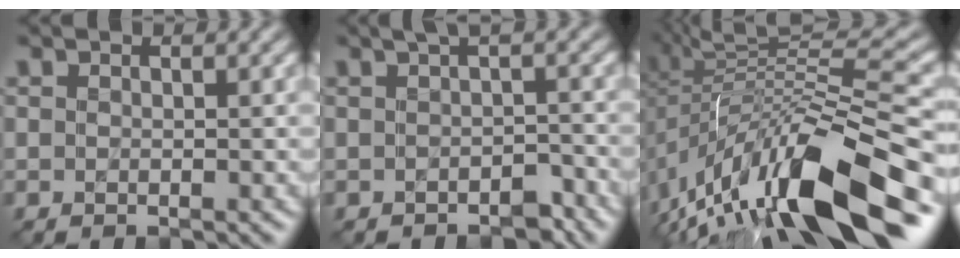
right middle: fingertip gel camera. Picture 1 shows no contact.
{"total": 2.2, "force": [-0.8, 0.7, 1.9], "torque": [-0.017, 0.000, -0.010]}
{"total": 14.5, "force": [-4.6, 4.2, 13.0], "torque": [-0.234, 0.021, -0.076]}